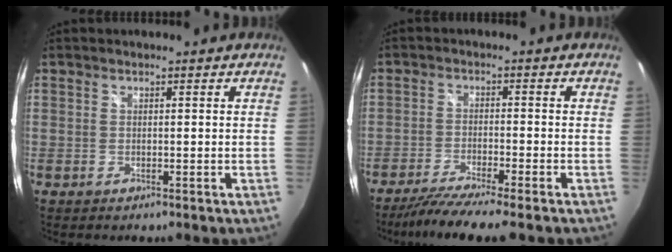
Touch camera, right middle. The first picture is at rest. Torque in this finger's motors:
{"motor_torque": [1.26, -0.88, 0.14, 0.10]}